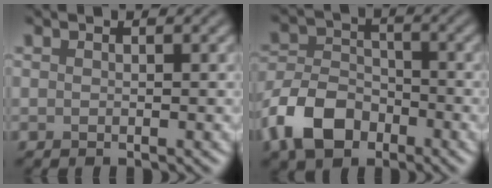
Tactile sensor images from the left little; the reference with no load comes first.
{"total": 6.8, "force": [-3.7, 4.4, 3.7], "torque": [-0.073, 0.002, -0.082]}